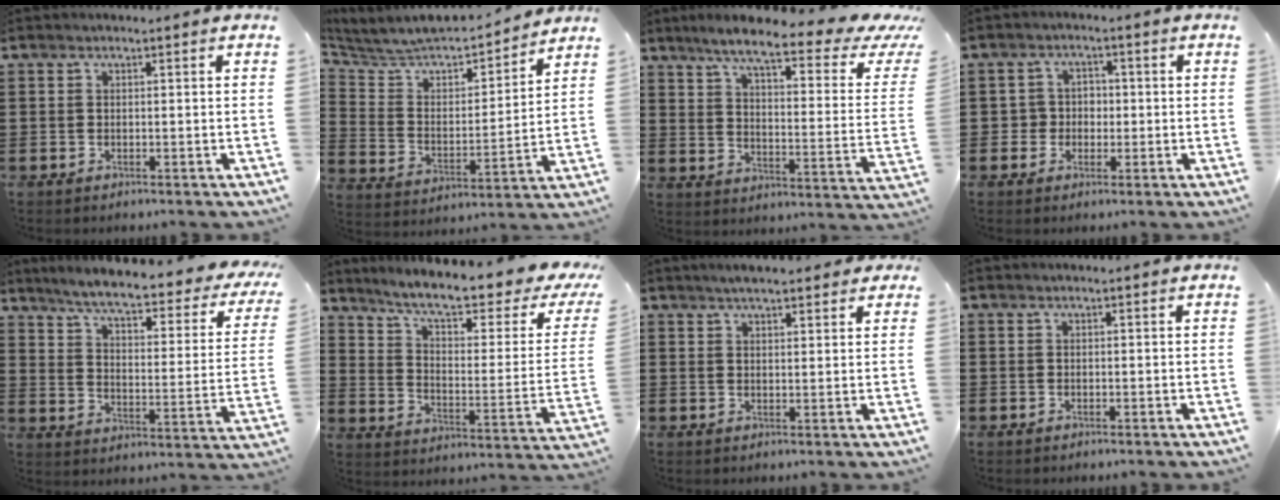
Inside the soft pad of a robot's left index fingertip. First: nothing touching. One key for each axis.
{"total": 6.2, "fx": 5.8, "fy": 1.6, "fz": 1.5, "tx": -0.063, "ty": -0.048, "tz": 0.093}
{"total": 8.0, "fx": 5.6, "fy": 0.2, "fz": 5.6, "tx": -0.115, "ty": -0.042, "tz": 0.083}
{"total": 3.2, "fx": -0.5, "fy": 3.0, "fz": 0.9, "tx": -0.031, "ty": 0.007, "tz": -0.015}
{"total": 5.8, "fx": 4.5, "fy": -0.1, "fz": 3.6, "tx": -0.080, "ty": -0.039, "tz": 0.067}
{"total": 8.7, "fx": 6.6, "fy": 0.5, "fz": 5.6, "tx": -0.117, "ty": -0.049, "tz": 0.104}
{"total": 3.6, "fx": 3.0, "fy": 0.8, "fz": 1.8, "tx": -0.042, "ty": 0.006, "tz": 0.054}
{"total": 0.0}